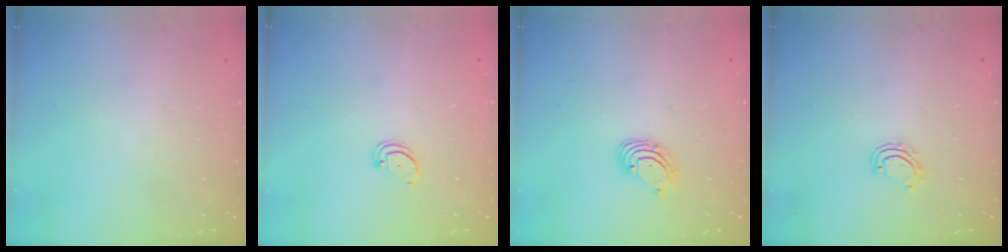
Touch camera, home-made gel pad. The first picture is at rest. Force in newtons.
{"total": 1.4, "press": 1.3, "slide": 0.1}
{"total": 2.6, "press": 2.6, "slide": 0.1}
{"total": 3.2, "press": 3.1, "slide": 0.2}